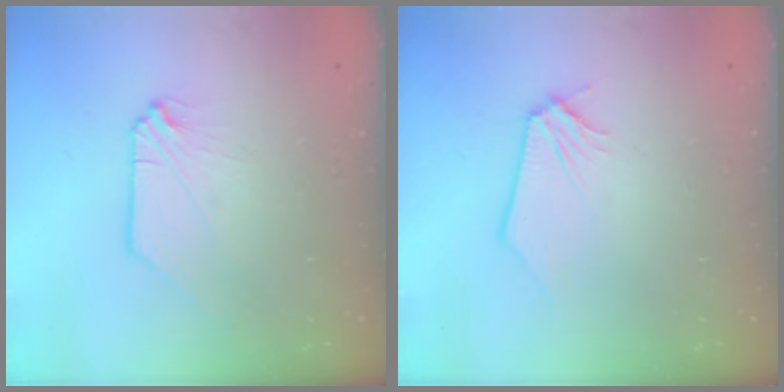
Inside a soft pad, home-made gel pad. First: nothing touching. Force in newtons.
{"total": 0.0}